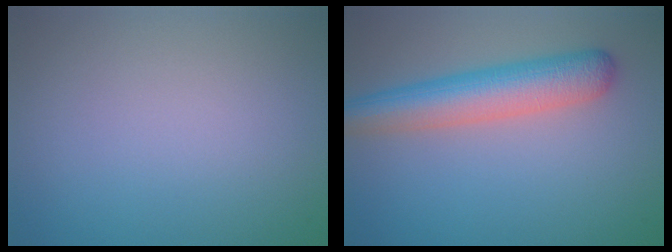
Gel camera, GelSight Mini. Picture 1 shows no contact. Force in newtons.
{"total": 5.7, "press": 5.7, "slide": 0.2}